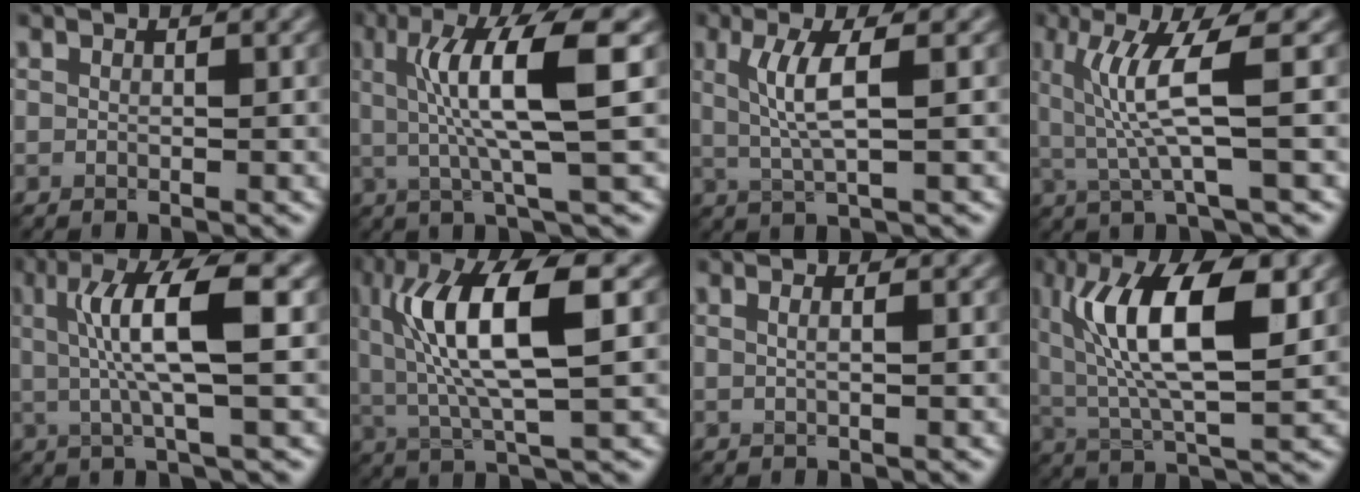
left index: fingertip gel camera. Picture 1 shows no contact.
{"total": 8.0, "force": [1.5, 1.5, 7.7], "torque": [-0.125, 0.004, 0.026]}
{"total": 4.1, "force": [0.8, 0.8, 3.9], "torque": [-0.079, -0.001, 0.019]}
{"total": 5.8, "force": [0.9, 0.8, 5.7], "torque": [-0.119, -0.003, 0.021]}
{"total": 7.1, "force": [1.2, 1.3, 6.9], "torque": [-0.123, 0.007, 0.021]}
{"total": 9.6, "force": [2.2, 2.5, 9.0], "torque": [-0.167, 0.003, 0.043]}
{"total": 1.7, "force": [0.5, 0.8, 1.4], "torque": [-0.007, -0.001, -0.010]}
{"total": 10.5, "force": [3.1, 3.4, 9.5], "torque": [-0.165, 0.003, 0.055]}